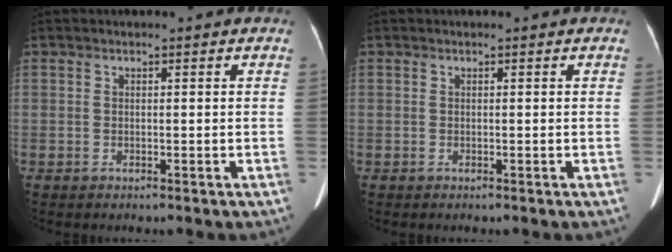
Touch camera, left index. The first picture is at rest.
{"total": 0.0}